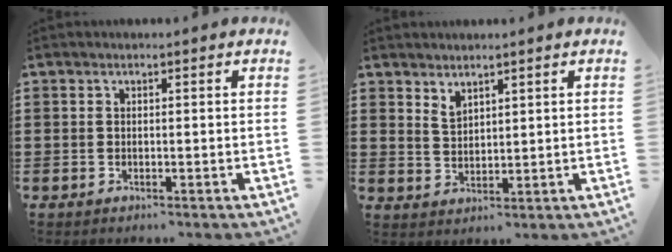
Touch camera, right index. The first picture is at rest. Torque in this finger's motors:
{"motor_torque": [-0.30, 0.68, 0.00, 0.00]}